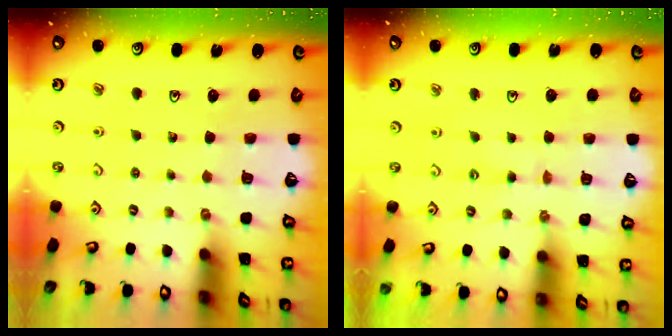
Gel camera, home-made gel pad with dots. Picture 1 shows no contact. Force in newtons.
{"total": 2.5, "press": 2.5, "slide": 0.3}